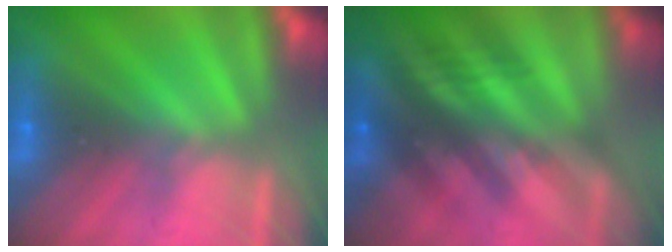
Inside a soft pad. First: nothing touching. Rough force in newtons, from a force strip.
{"total": 2.4}